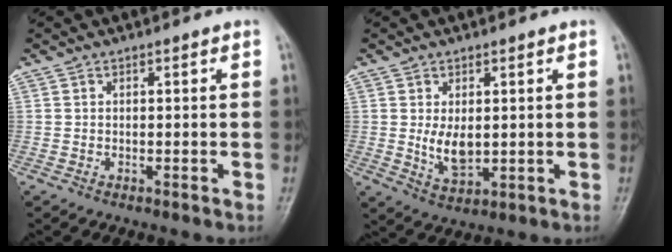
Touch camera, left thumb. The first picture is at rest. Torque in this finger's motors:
{"motor_torque": [0.40, 0.51, 0.64, -0.06, 0.03]}